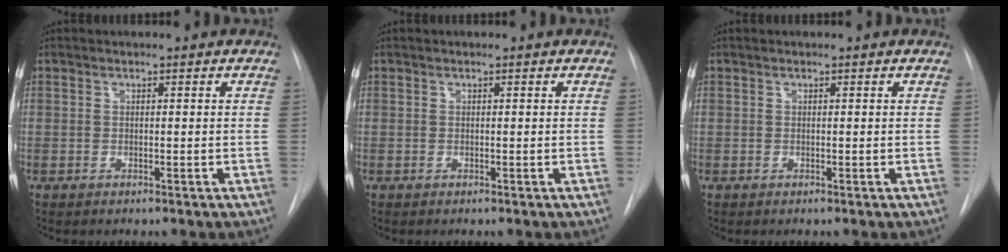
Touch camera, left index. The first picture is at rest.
{"total": 0.0}
{"total": 0.0}